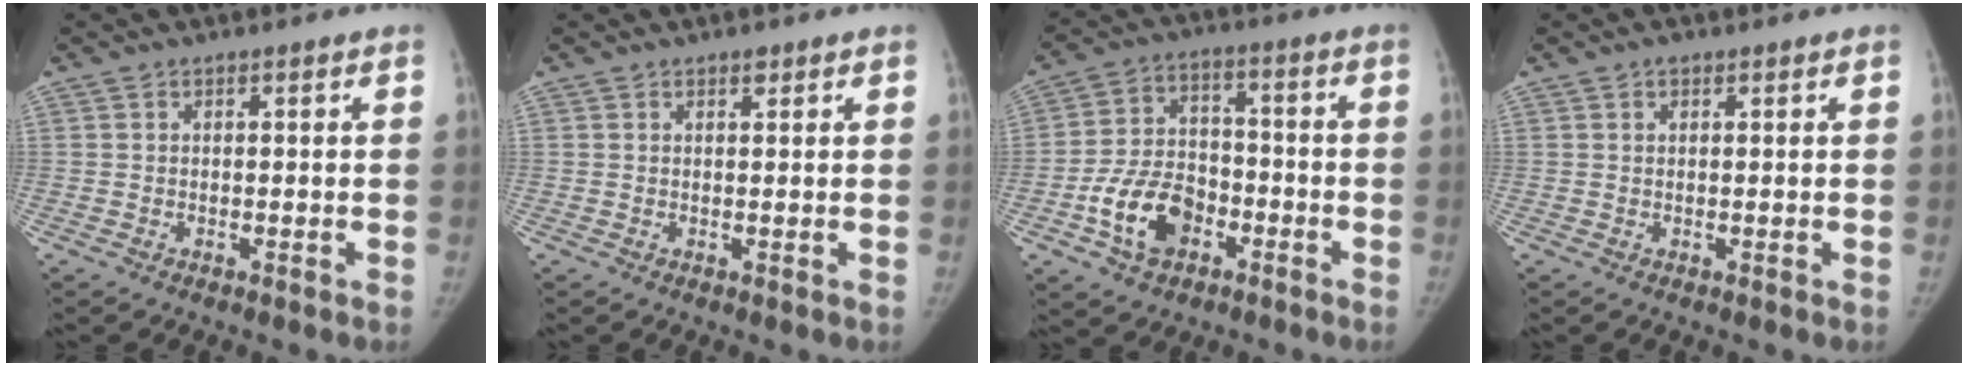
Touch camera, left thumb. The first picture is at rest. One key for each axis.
{"total": 1.1, "fx": 0.8, "fy": 0.5, "fz": 0.6, "tx": -0.005, "ty": -0.003, "tz": 0.010}
{"total": 12.1, "fx": -5.1, "fy": 8.3, "fz": 7.2, "tx": -0.111, "ty": 0.031, "tz": -0.090}
{"total": 1.2, "fx": 0.6, "fy": 0.7, "fz": 0.7, "tx": -0.009, "ty": 0.000, "tz": 0.008}